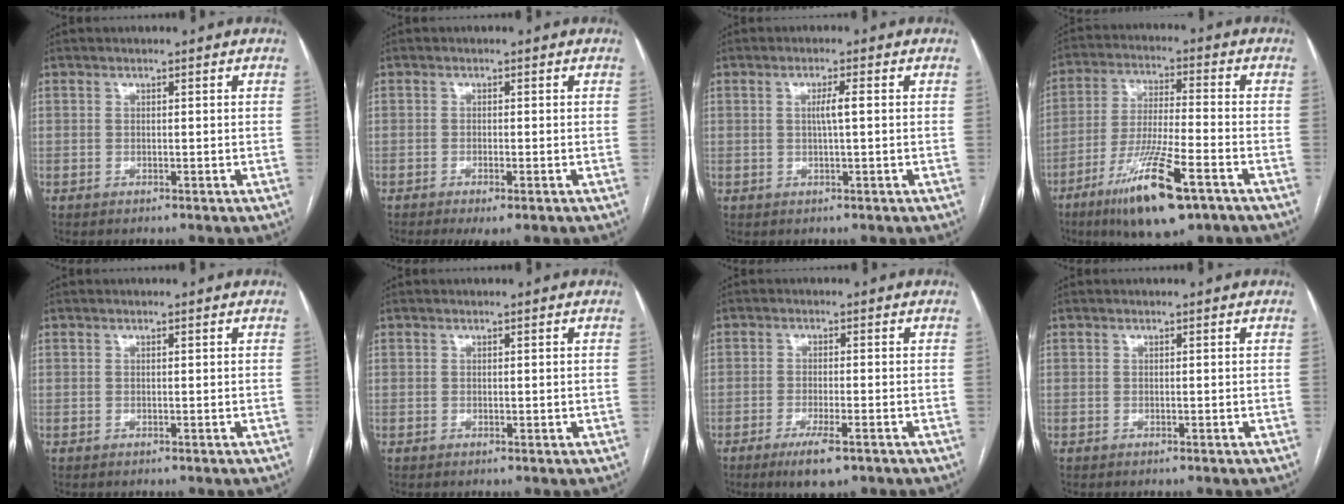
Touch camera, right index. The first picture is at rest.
{"total": 2.9, "force": [-1.6, 0.4, 2.4], "torque": [-0.036, -0.007, -0.022]}
{"total": 2.3, "force": [0.3, -0.1, 2.3], "torque": [-0.044, 0.001, 0.004]}
{"total": 14.7, "force": [-8.2, 2.0, 12.0], "torque": [-0.229, -0.029, -0.140]}
{"total": 0.0}
{"total": 0.7, "force": [0.2, 0.3, 0.6], "torque": [-0.011, -0.003, 0.004]}
{"total": 5.2, "force": [-3.1, 0.8, 4.1], "torque": [-0.076, -0.011, -0.049]}
{"total": 0.0}